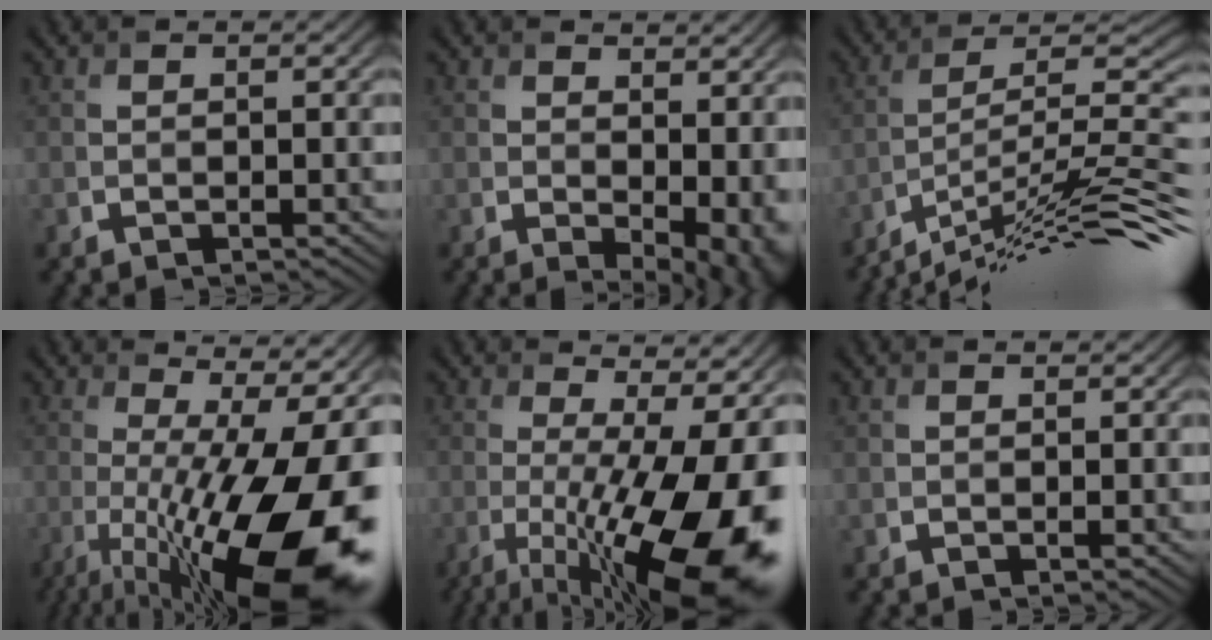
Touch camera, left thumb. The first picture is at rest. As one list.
[{"total": 7.4, "force": [0.7, 4.2, 6.1], "torque": [-0.077, -0.018, 0.041]}, {"total": 13.7, "force": [-9.3, 2.1, 9.9], "torque": [-0.162, 0.015, -0.156]}, {"total": 19.8, "force": [-4.9, 5.7, 18.4], "torque": [-0.258, -0.028, -0.076]}, {"total": 18.0, "force": [-4.2, 5.4, 16.7], "torque": [-0.240, -0.026, -0.053]}, {"total": 0.7, "force": [0.6, 0.1, 0.4], "torque": [-0.007, 0.001, 0.014]}]